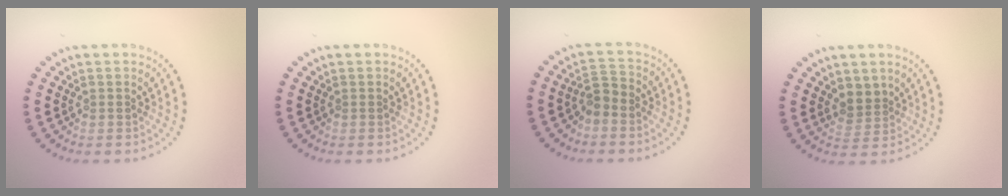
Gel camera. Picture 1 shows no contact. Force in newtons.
{"total": 0.0}
{"total": 2.0, "press": 1.6, "slide": 1.1}
{"total": 2.1, "press": 1.6, "slide": 1.3}